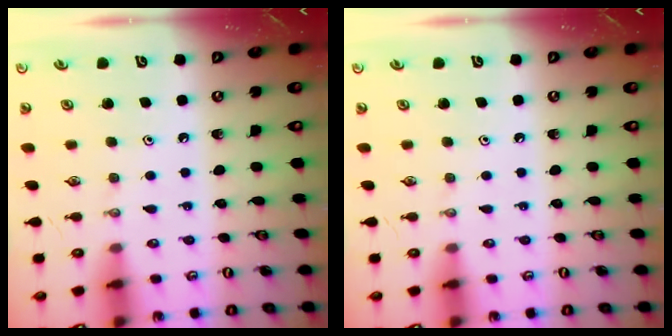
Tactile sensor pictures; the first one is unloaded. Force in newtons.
{"total": 0.0}